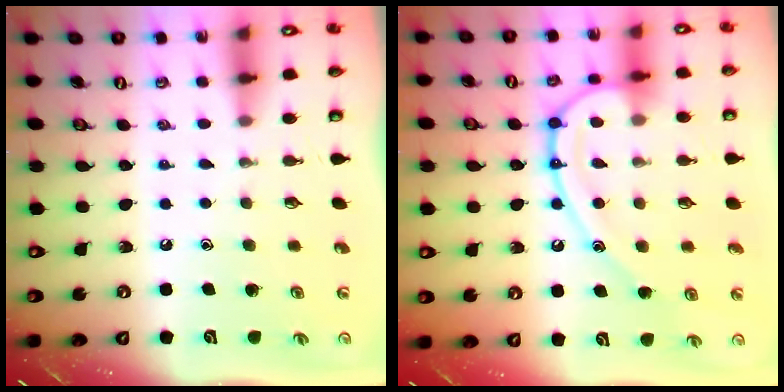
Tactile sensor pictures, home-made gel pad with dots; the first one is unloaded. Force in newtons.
{"total": 14.9, "press": 14.8, "slide": 1.5}